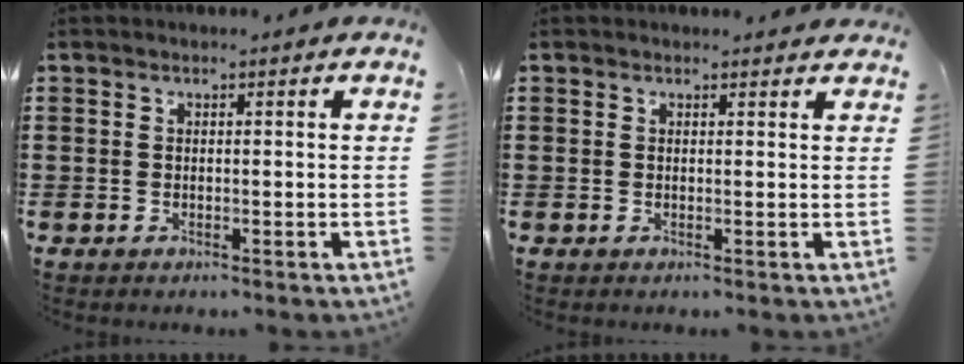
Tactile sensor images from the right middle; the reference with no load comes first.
{"total": 0.7, "force": [0.6, 0.3, 0.2], "torque": [0.003, -0.002, 0.010]}